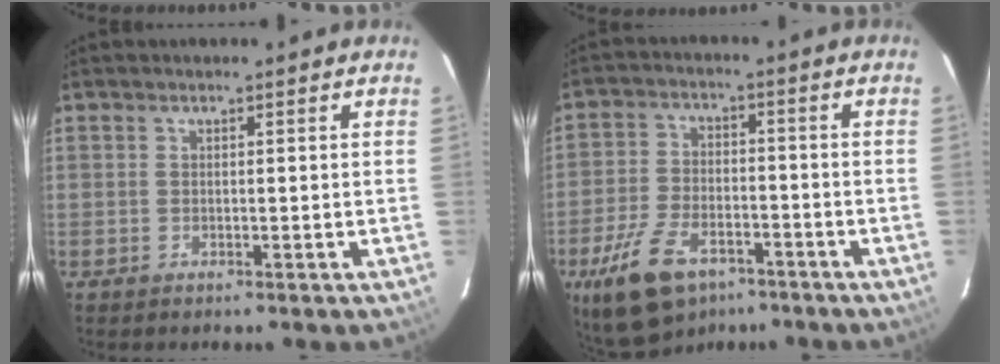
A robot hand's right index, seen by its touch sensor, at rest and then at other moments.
{"total": 13.7, "force": [-8.5, 7.2, 7.9], "torque": [-0.179, -0.014, -0.148]}